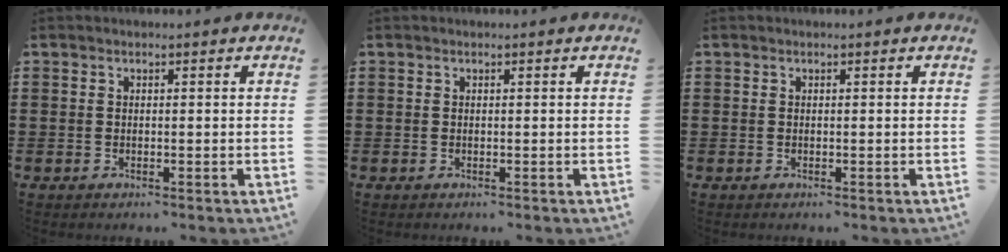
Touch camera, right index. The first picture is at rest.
{"total": 0.0}
{"total": 0.0}